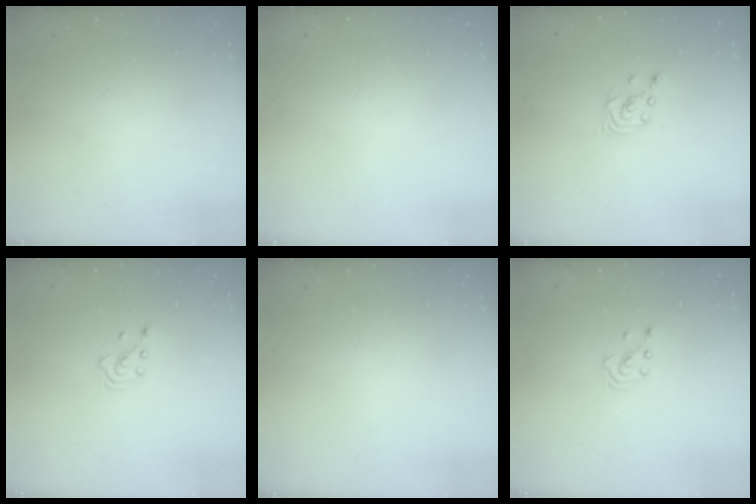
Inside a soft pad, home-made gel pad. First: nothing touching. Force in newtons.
{"total": 0.0}
{"total": 2.2, "press": 2.2, "slide": 0.2}
{"total": 2.1, "press": 2.1, "slide": 0.1}
{"total": 0.0}
{"total": 2.1, "press": 2.1, "slide": 0.1}